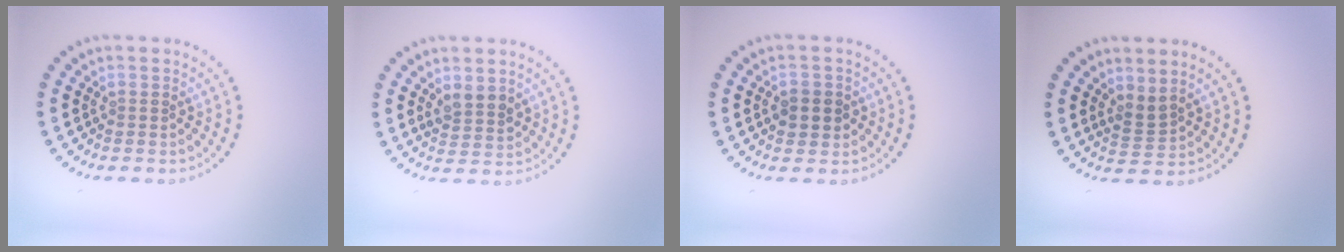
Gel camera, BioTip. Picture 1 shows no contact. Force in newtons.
{"total": 2.2, "press": 2.0, "slide": 0.9}
{"total": 2.3, "press": 2.3, "slide": 0.4}
{"total": 1.7, "press": 1.2, "slide": 1.2}